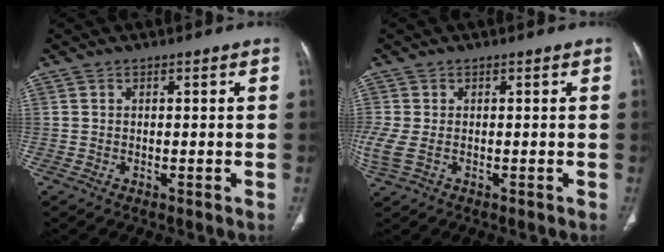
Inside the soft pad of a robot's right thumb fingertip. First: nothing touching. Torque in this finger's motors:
{"motor_torque": [2.55, 2.46, 1.14, -0.24, 0.30]}